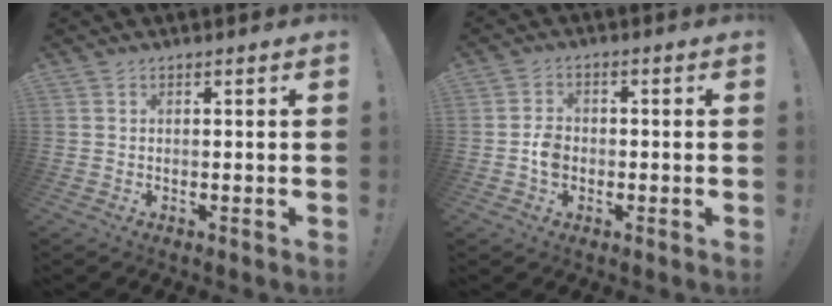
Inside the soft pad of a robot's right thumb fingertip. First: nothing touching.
{"total": 4.7, "force": [-1.4, 3.6, 2.7], "torque": [-0.036, 0.007, -0.026]}